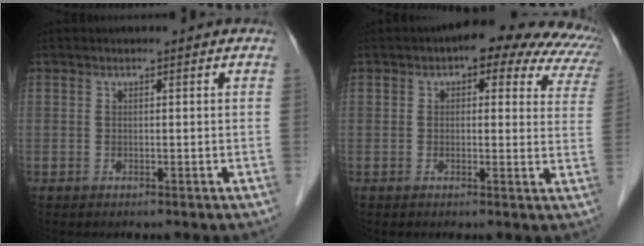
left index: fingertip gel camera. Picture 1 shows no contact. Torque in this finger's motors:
{"motor_torque": [1.19, -0.95, 0.43, 0.04]}